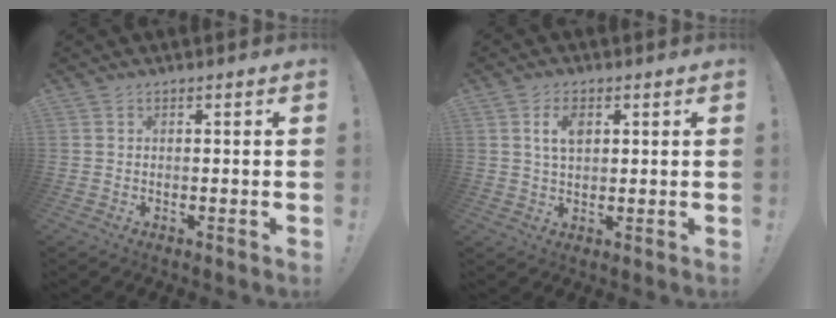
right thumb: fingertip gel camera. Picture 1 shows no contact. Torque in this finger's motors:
{"motor_torque": [0.11, 0.16, 0.46, -0.46, 0.22]}